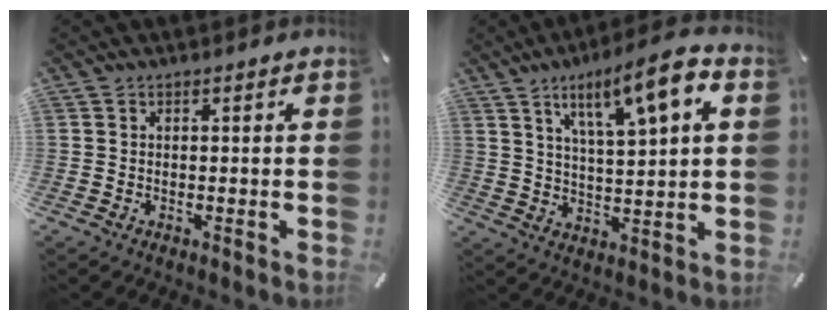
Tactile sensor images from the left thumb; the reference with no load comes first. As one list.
[{"total": 12.0, "force": [6.9, 2.9, 9.4], "torque": [-0.154, -0.027, 0.111]}]